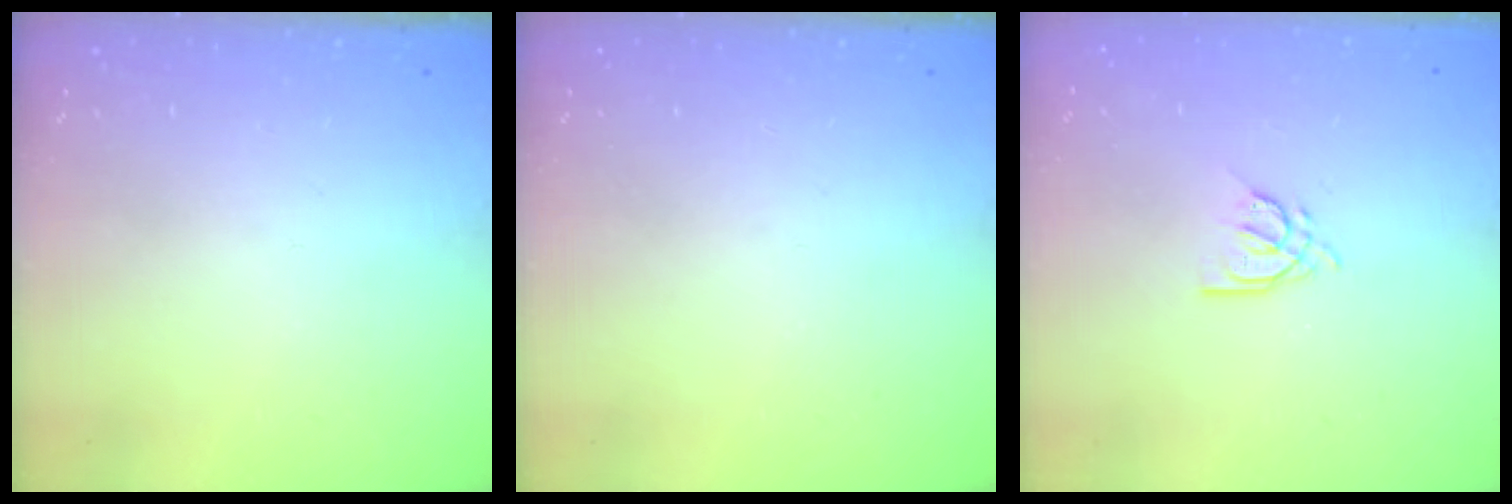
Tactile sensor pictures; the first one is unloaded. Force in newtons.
{"total": 0.0}
{"total": 4.5, "press": 4.5, "slide": 0.7}